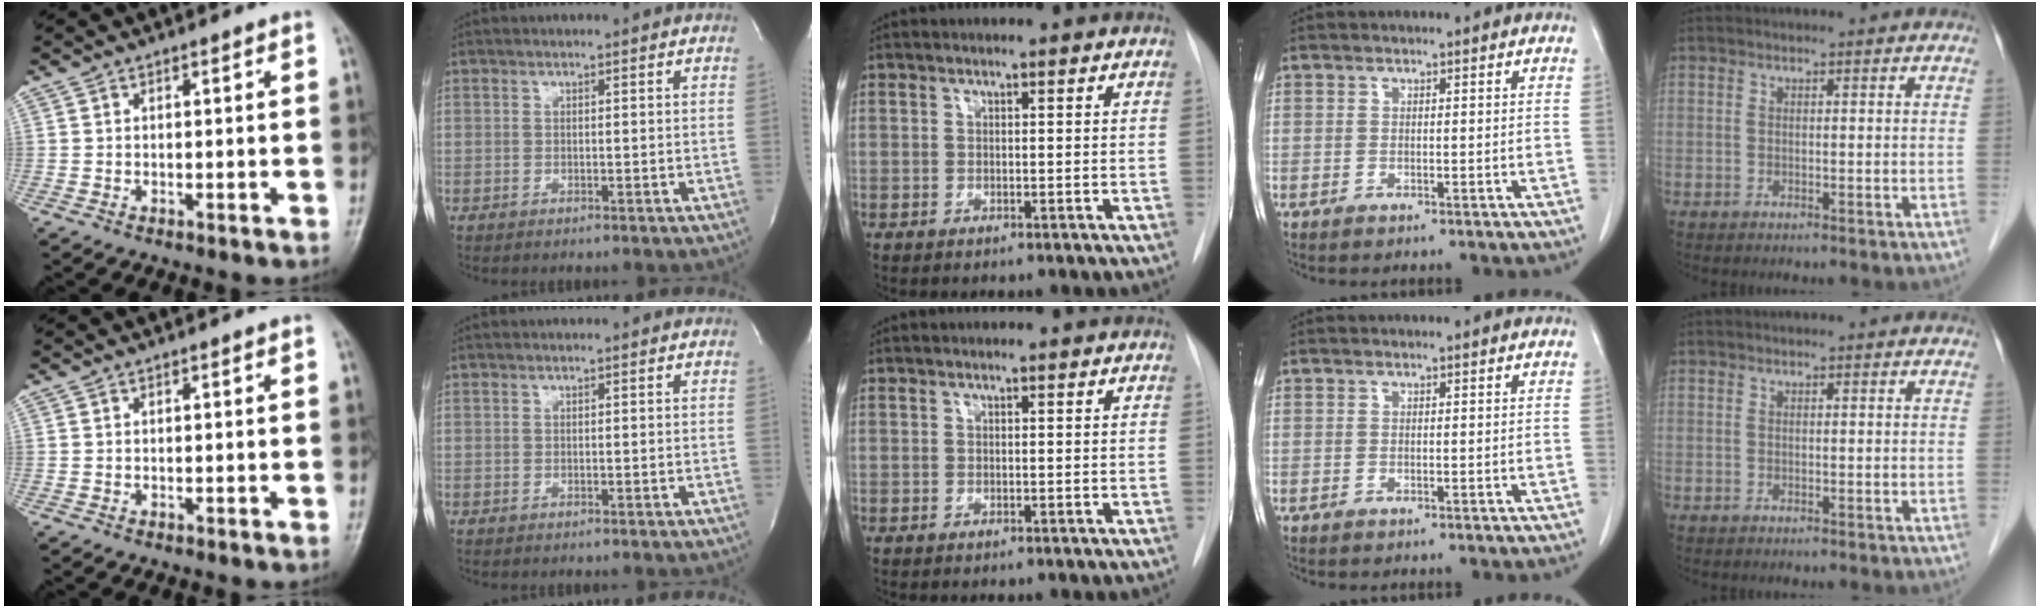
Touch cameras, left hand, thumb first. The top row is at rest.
{}